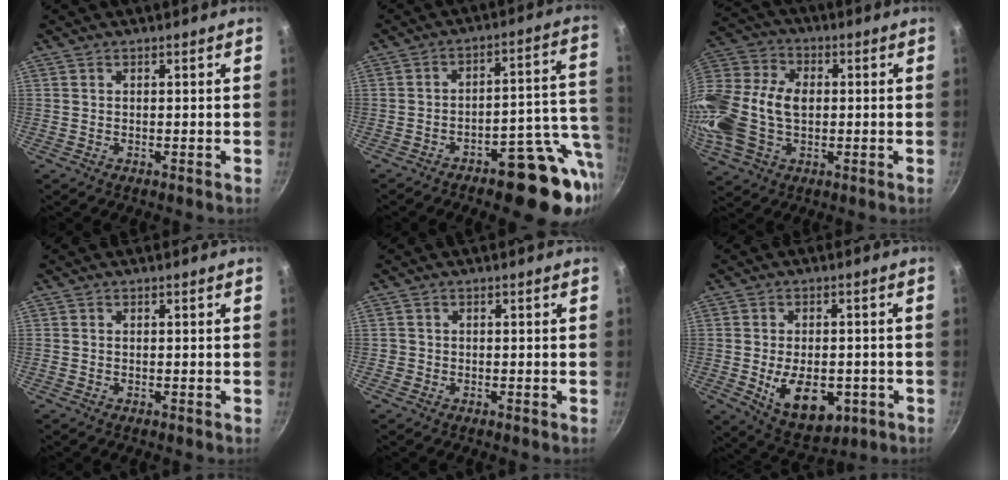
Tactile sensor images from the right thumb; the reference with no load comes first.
{"total": 16.0, "force": [-6.6, 6.6, 13.0], "torque": [-0.114, 0.045, -0.088]}
{"total": 20.8, "force": [-0.7, 14.3, 15.0], "torque": [-0.319, 0.036, -0.017]}
{"total": 0.0}
{"total": 1.0, "force": [-0.4, 0.9, 0.1], "torque": [-0.001, 0.002, -0.008]}
{"total": 11.9, "force": [-3.1, 7.2, 9.0], "torque": [-0.113, -0.003, -0.027]}